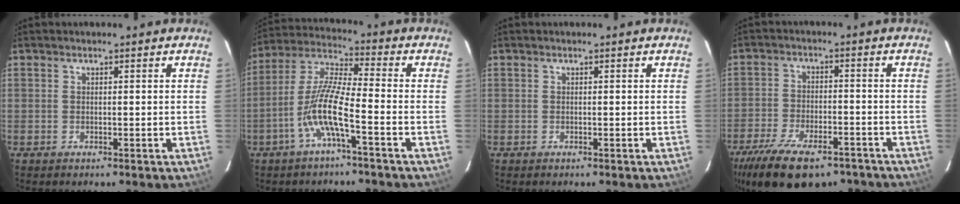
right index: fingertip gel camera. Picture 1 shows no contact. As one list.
[{"total": 9.8, "force": [-4.3, 0.8, 8.7], "torque": [-0.192, 0.005, -0.087]}, {"total": 0.0}, {"total": 18.5, "force": [-13.1, 7.9, 10.4], "torque": [-0.220, -0.028, -0.206]}]